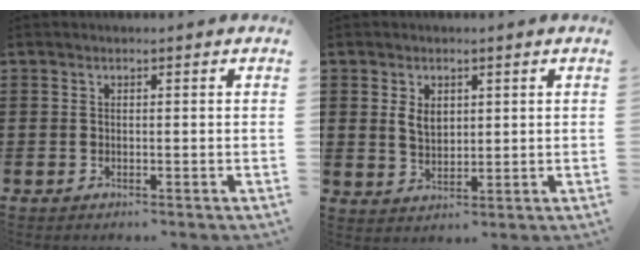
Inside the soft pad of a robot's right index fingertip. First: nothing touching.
{"total": 3.4, "force": [1.0, 2.3, 2.4], "torque": [-0.052, 0.008, 0.018]}